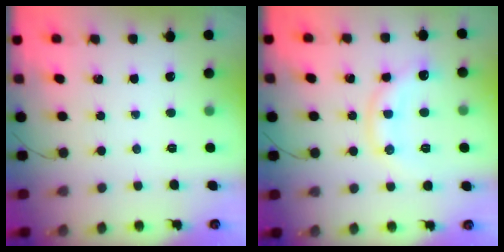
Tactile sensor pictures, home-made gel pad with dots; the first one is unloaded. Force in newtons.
{"total": 11.0, "press": 11.0, "slide": 0.6}